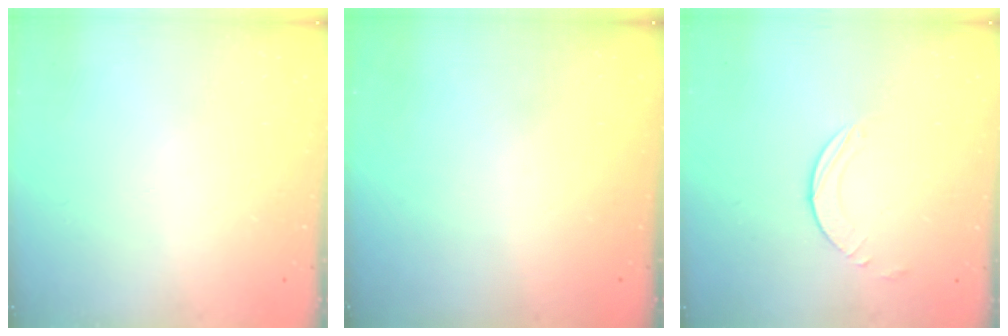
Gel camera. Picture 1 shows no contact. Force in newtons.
{"total": 0.0}
{"total": 3.2, "press": 3.2, "slide": 0.3}